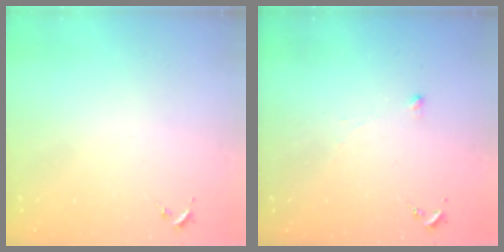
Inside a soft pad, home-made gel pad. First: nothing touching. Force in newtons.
{"total": 2.5, "press": 2.5, "slide": 0.5}